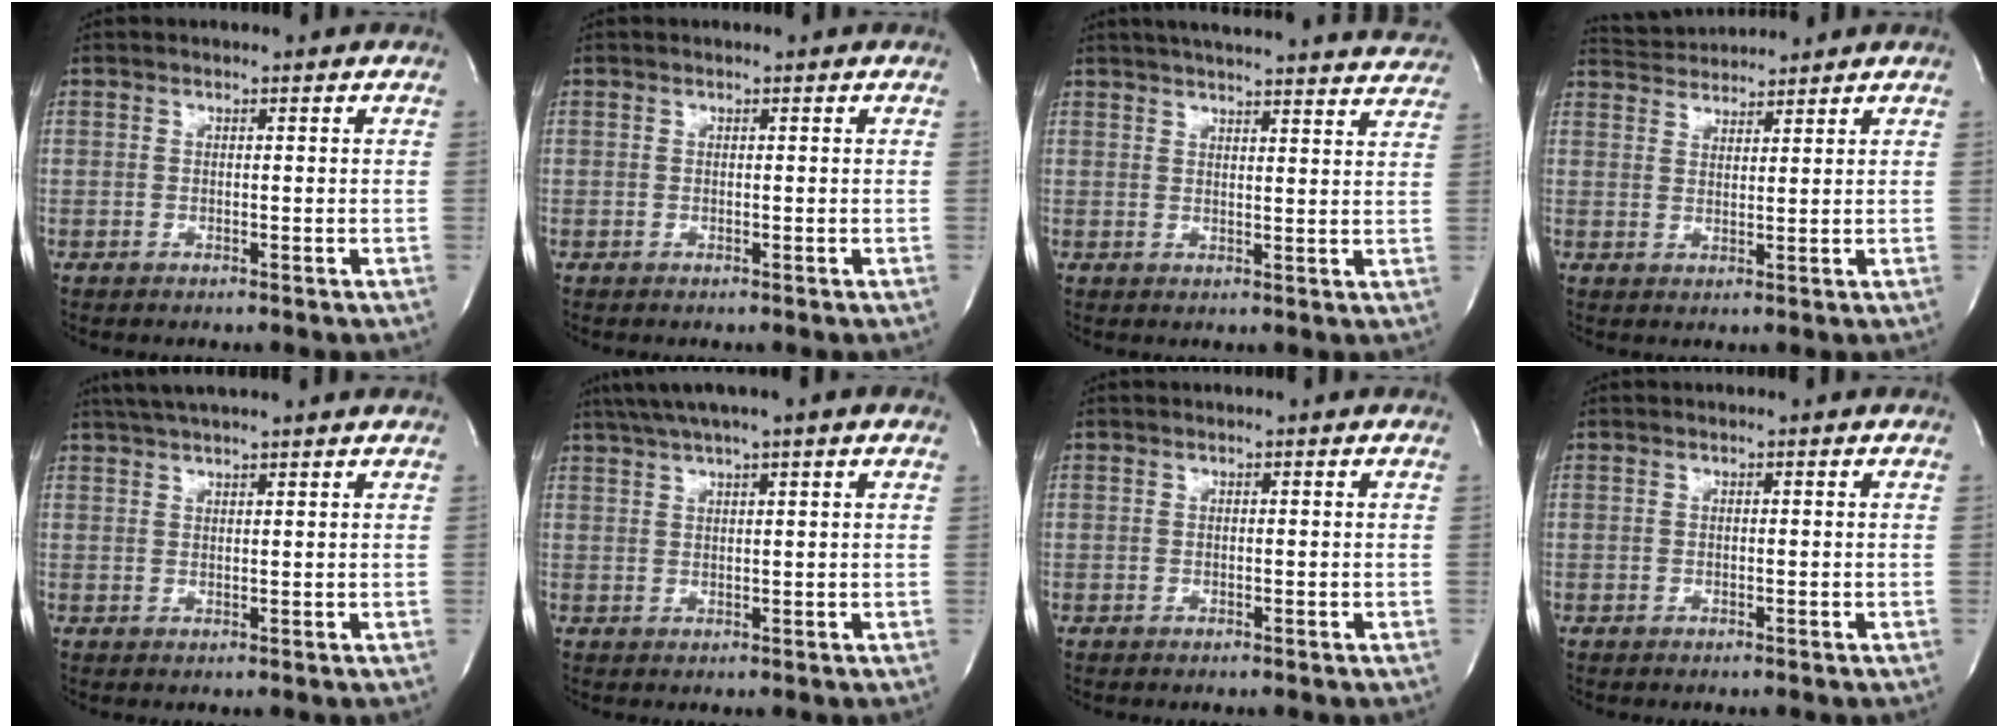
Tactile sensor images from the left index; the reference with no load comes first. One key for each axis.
{"total": 0.0}
{"total": 23.3, "fx": 21.8, "fy": 2.2, "fz": 8.0, "tx": -0.126, "ty": -0.023, "tz": 0.261}
{"total": 4.5, "fx": 4.5, "fy": 0.1, "fz": -0.1, "tx": -0.009, "ty": 0.021, "tz": 0.084}
{"total": 7.0, "fx": 6.0, "fy": -0.1, "fz": 3.6, "tx": -0.063, "ty": 0.031, "tz": 0.091}
{"total": 8.6, "fx": 6.1, "fy": 0.0, "fz": 5.9, "tx": -0.104, "ty": 0.042, "tz": 0.094}
{"total": 0.0}
{"total": 0.0}